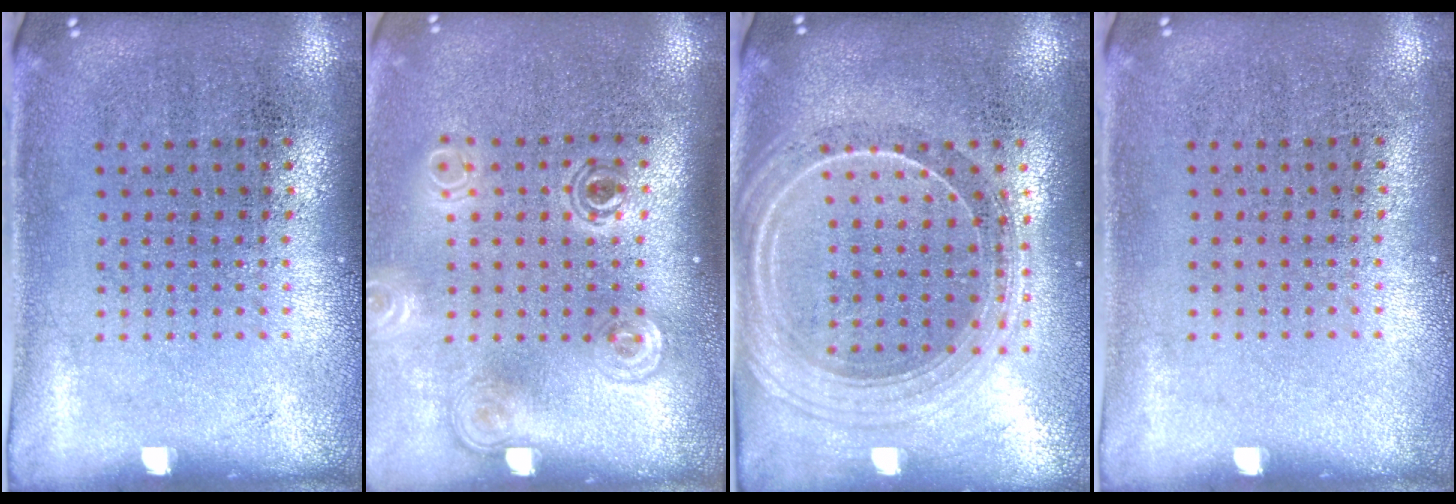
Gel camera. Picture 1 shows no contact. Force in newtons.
{"total": 1.8, "press": 1.3, "slide": 1.2}
{"total": 2.3, "press": 2.0, "slide": 1.2}
{"total": 0.0}